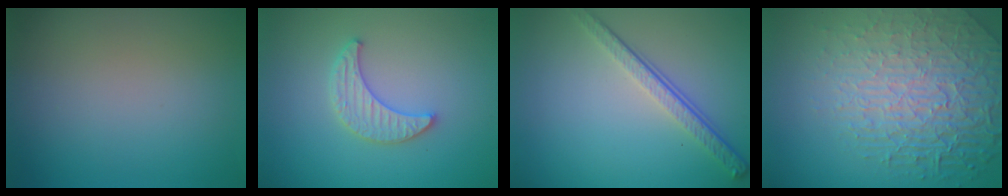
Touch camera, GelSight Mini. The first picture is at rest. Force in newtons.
{"total": 2.9, "press": 2.9, "slide": 0.7}
{"total": 4.0, "press": 2.8, "slide": 2.9}
{"total": 9.0, "press": 6.0, "slide": 6.6}